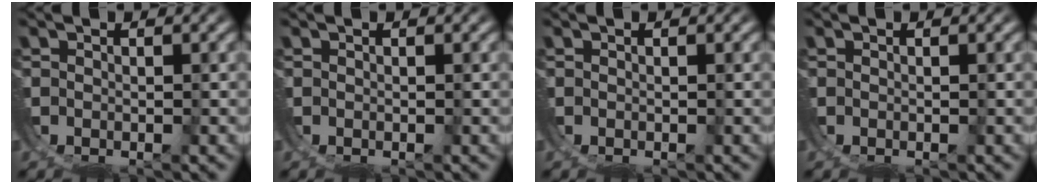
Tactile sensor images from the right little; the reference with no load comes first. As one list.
[{"total": 0.0}, {"total": 0.0}, {"total": 0.0}]